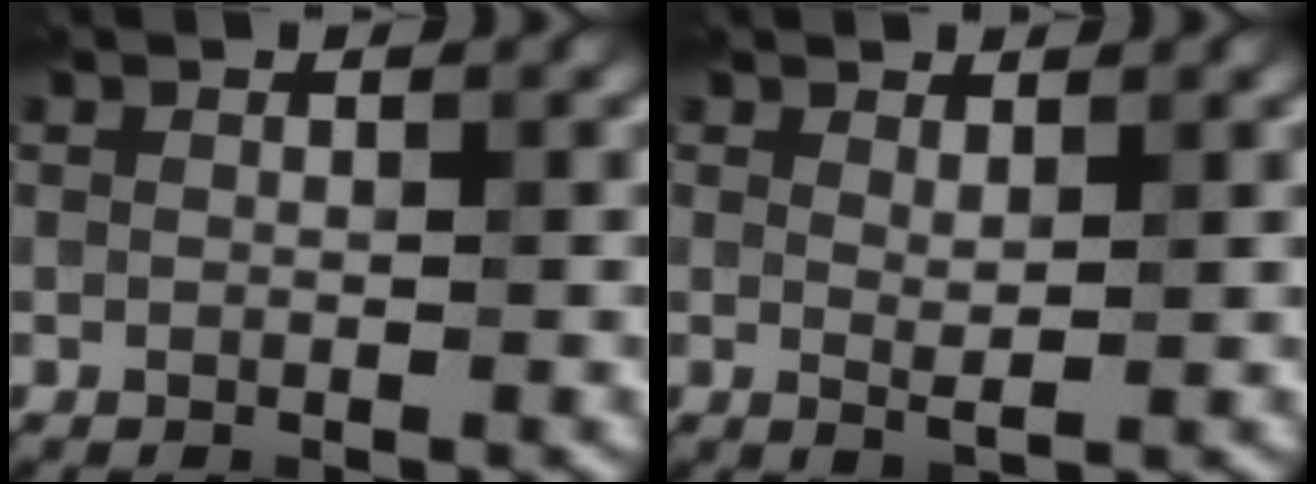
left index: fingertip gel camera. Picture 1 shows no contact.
{"total": 1.3, "force": [0.8, 0.2, 1.0], "torque": [-0.018, -0.006, 0.014]}